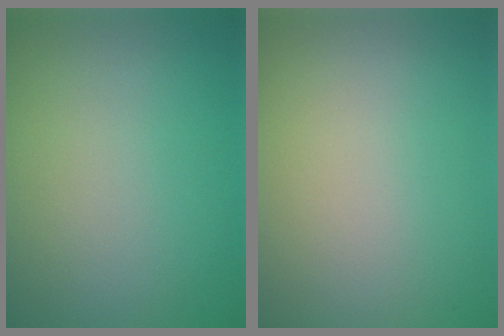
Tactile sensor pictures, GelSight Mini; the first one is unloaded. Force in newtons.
{"total": 0.0}